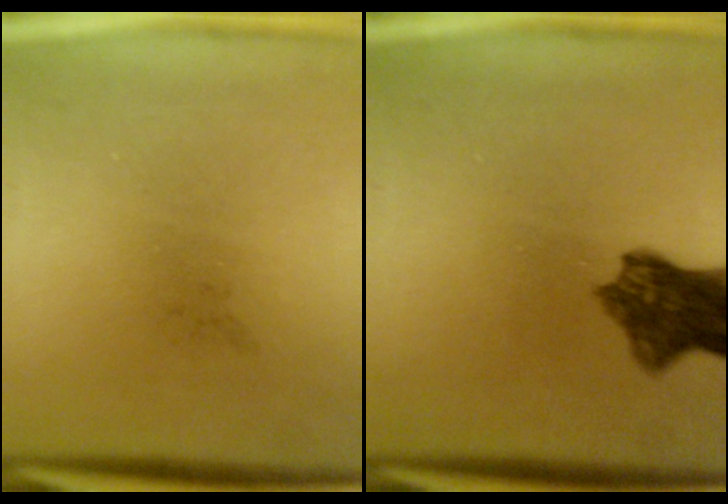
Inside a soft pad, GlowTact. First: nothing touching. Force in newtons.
{"total": 7.7}